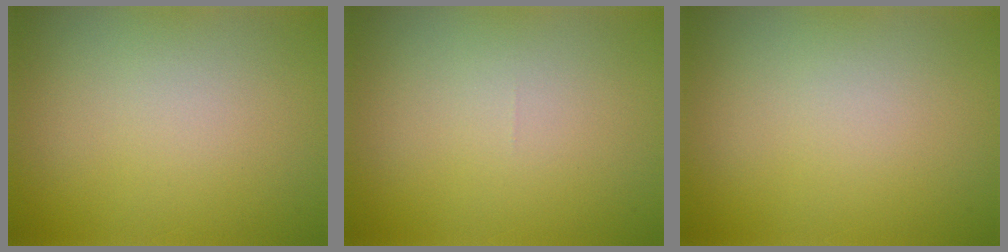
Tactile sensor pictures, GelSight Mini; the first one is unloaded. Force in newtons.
{"total": 0.0}
{"total": 0.0}